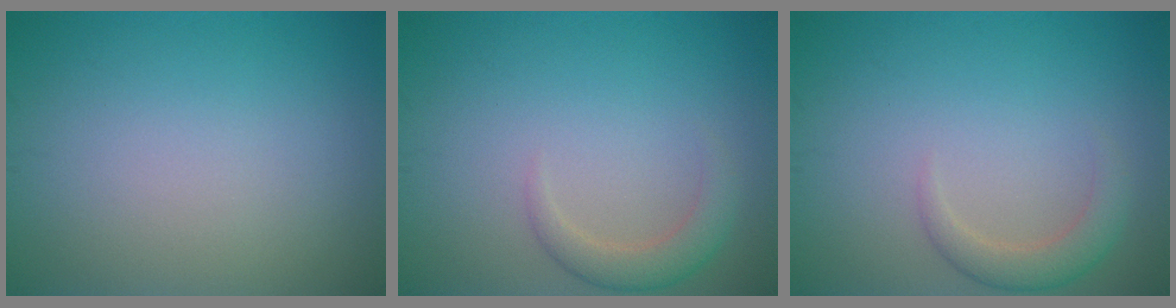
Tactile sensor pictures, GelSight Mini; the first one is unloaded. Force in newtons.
{"total": 2.4, "press": 2.3, "slide": 0.3}
{"total": 2.4, "press": 2.3, "slide": 0.3}